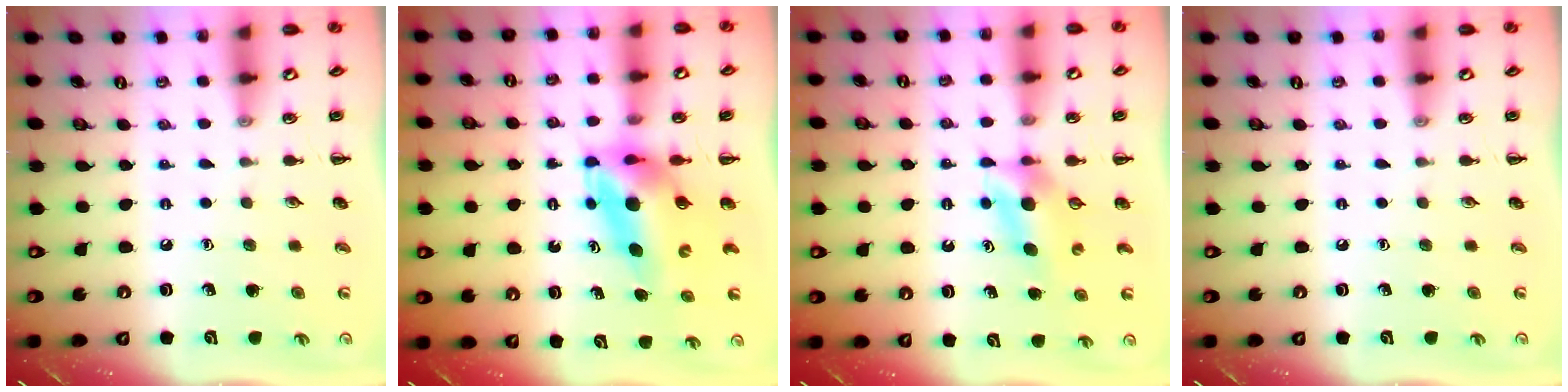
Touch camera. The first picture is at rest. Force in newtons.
{"total": 6.8, "press": 6.5, "slide": 1.9}
{"total": 4.4, "press": 4.3, "slide": 0.6}
{"total": 0.0}